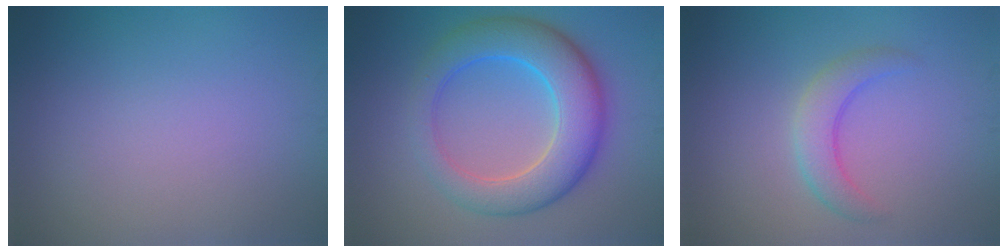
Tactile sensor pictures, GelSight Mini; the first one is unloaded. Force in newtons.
{"total": 8.1, "press": 8.1, "slide": 0.3}
{"total": 2.9, "press": 2.9, "slide": 0.1}